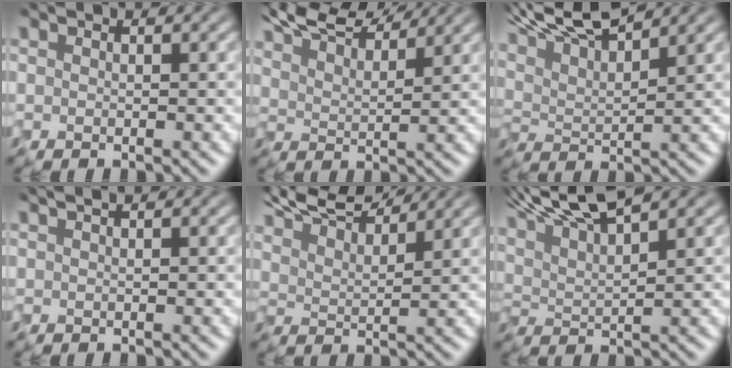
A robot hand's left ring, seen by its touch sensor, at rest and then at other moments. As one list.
[{"total": 6.8, "force": [6.0, 1.5, 3.0], "torque": [-0.072, 0.021, 0.092]}, {"total": 7.4, "force": [6.0, 1.4, 4.0], "torque": [-0.083, 0.018, 0.105]}, {"total": 2.3, "force": [1.4, 1.0, 1.5], "torque": [-0.003, 0.018, 0.000]}, {"total": 6.9, "force": [6.1, 1.4, 2.9], "torque": [-0.072, 0.018, 0.094]}, {"total": 8.5, "force": [6.5, 1.7, 5.3], "torque": [-0.103, 0.020, 0.106]}]